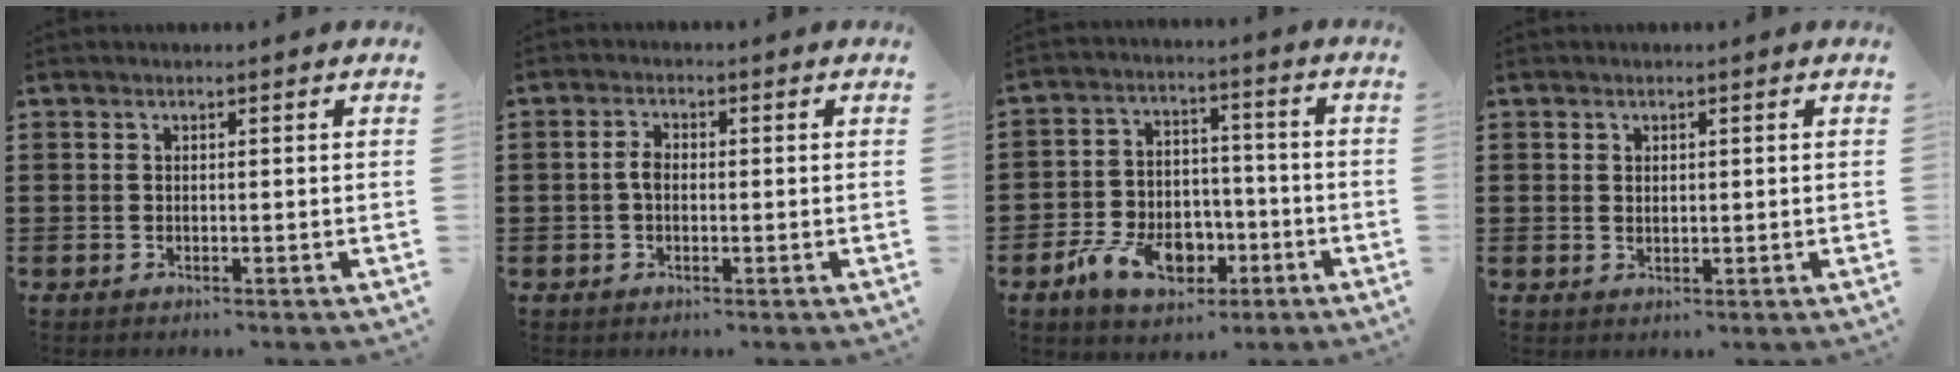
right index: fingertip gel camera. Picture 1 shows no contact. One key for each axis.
{"total": 2.3, "fx": -0.3, "fy": 1.4, "fz": 1.8, "tx": -0.043, "ty": 0.002, "tz": -0.008}
{"total": 9.8, "fx": -4.5, "fy": 6.7, "fz": 5.6, "tx": -0.119, "ty": 0.026, "tz": -0.078}
{"total": 0.8, "fx": 0.5, "fy": 0.5, "fz": 0.3, "tx": -0.007, "ty": 0.002, "tz": 0.010}